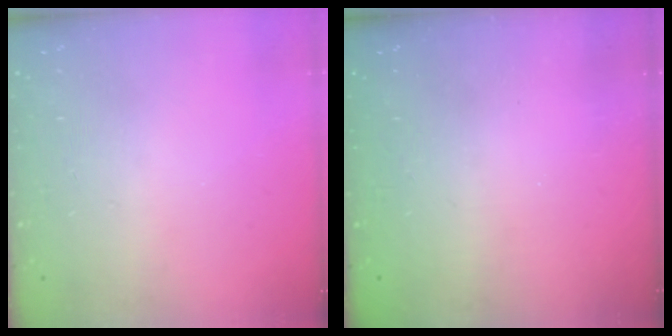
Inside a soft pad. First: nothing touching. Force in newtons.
{"total": 2.4, "press": 2.2, "slide": 0.8}